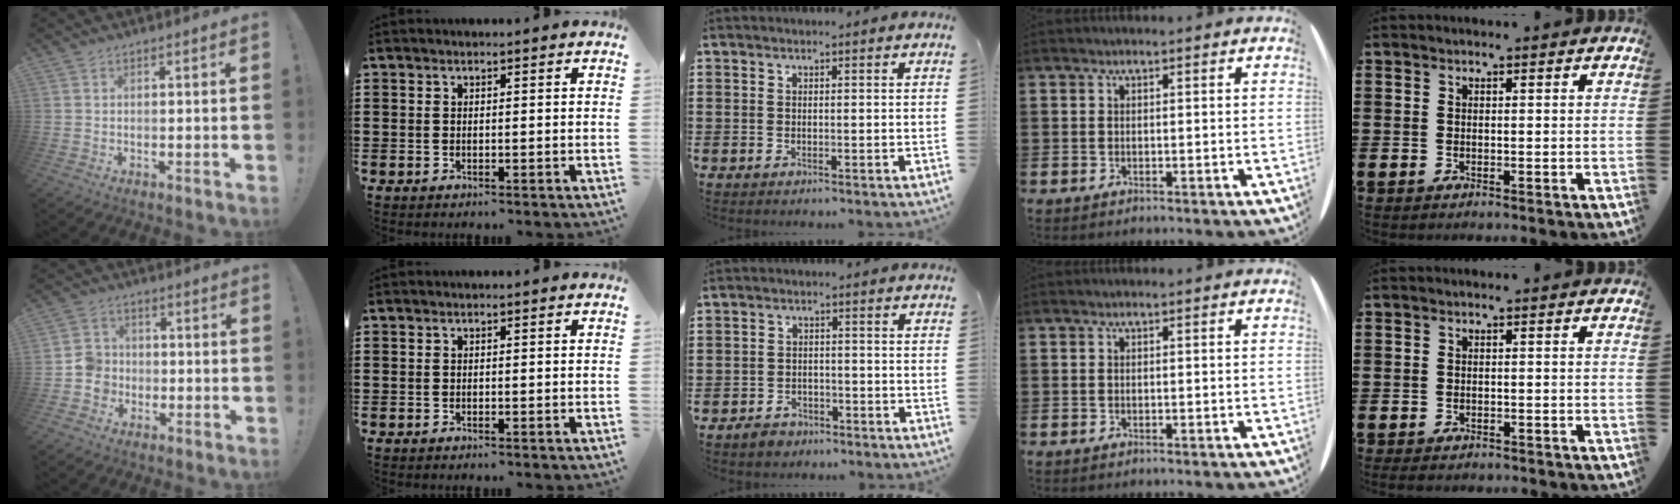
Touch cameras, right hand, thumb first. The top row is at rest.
{"thumb": {"total": 6.6, "force": [-2.3, 6.0, 1.6], "torque": [-0.025, 0.022, -0.041]}, "middle": {"total": 2.4, "force": [-2.1, 1.2, 0.2], "torque": [-0.010, 0.006, -0.046]}, "little": {"total": 0.9, "force": [-0.8, 0.2, 0.3], "torque": [-0.008, 0.000, -0.017]}}